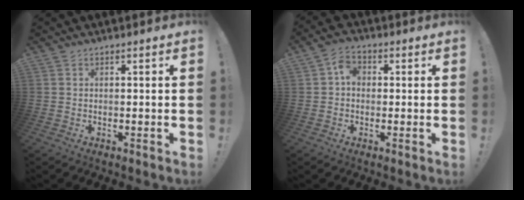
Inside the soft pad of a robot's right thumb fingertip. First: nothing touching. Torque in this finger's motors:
{"motor_torque": [0.21, 0.17, 0.64, 0.11, 0.03]}